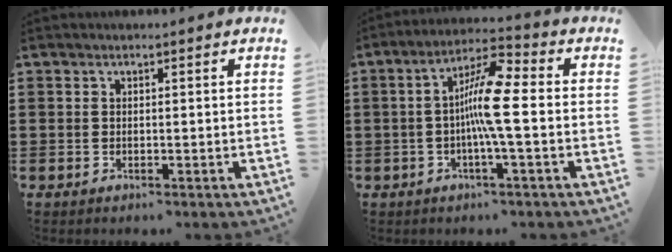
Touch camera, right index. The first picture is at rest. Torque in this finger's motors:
{"motor_torque": [1.73, 0.41, 0.70, 0.21]}